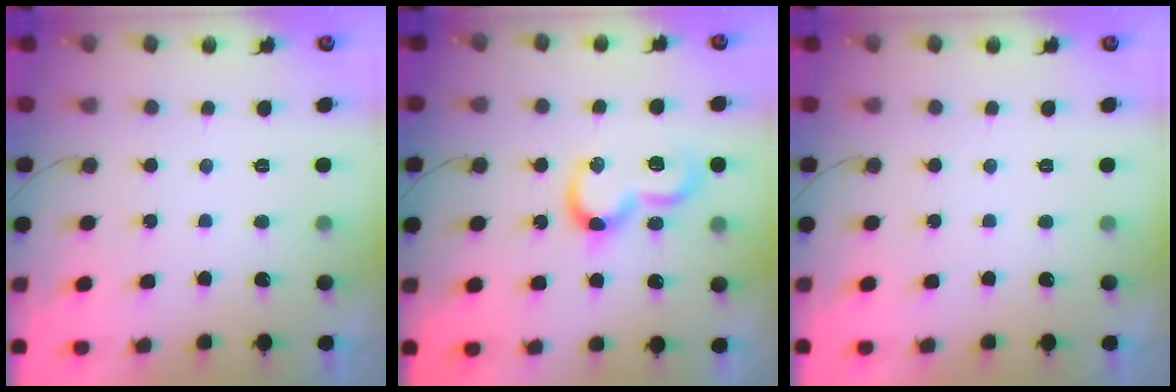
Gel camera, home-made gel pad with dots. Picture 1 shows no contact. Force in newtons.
{"total": 11.8, "press": 11.8, "slide": 0.5}
{"total": 0.0}